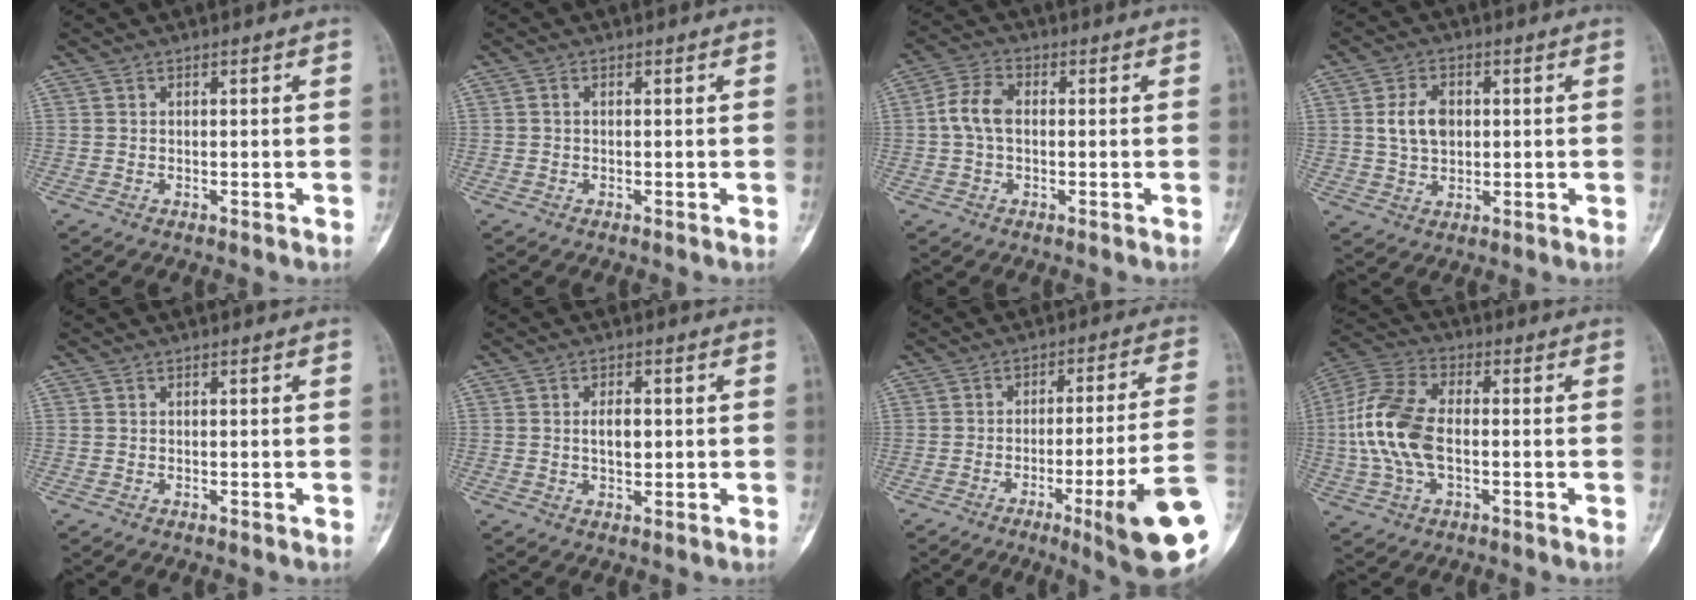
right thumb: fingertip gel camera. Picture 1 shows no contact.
{"total": 0.6, "force": [0.0, 0.4, 0.5], "torque": [-0.009, 0.001, -0.004]}
{"total": 6.4, "force": [0.2, 4.2, 4.9], "torque": [-0.100, 0.019, -0.003]}
{"total": 7.0, "force": [1.1, 5.0, 4.9], "torque": [-0.076, 0.001, 0.023]}
{"total": 0.0}
{"total": 3.8, "force": [0.3, 2.1, 3.2], "torque": [-0.048, -0.001, 0.006]}
{"total": 17.1, "force": [-6.2, 1.0, 15.9], "torque": [-0.189, 0.014, -0.087]}
{"total": 14.3, "force": [-0.8, 8.0, 11.8], "torque": [-0.260, 0.022, -0.019]}